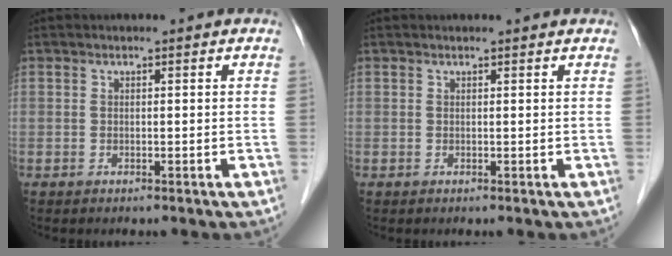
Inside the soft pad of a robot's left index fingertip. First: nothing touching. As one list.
[{"total": 1.2, "force": [1.2, 0.1, 0.1], "torque": [-0.010, 0.007, 0.013]}]